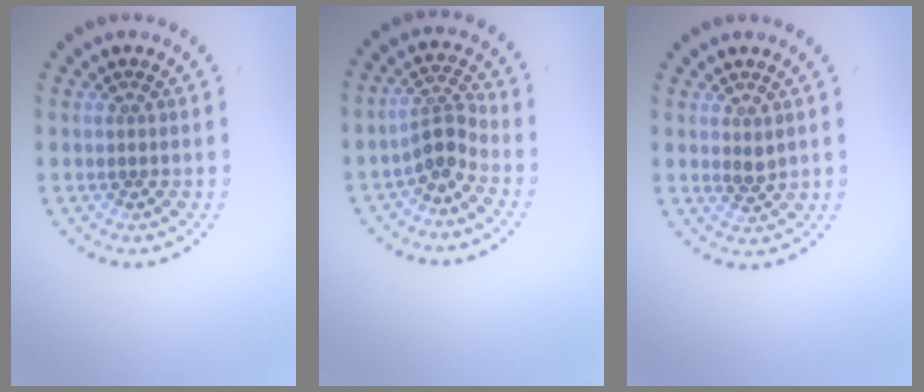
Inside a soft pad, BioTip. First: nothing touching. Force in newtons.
{"total": 2.4, "press": 1.7, "slide": 1.7}
{"total": 1.1, "press": 1.0, "slide": 0.4}